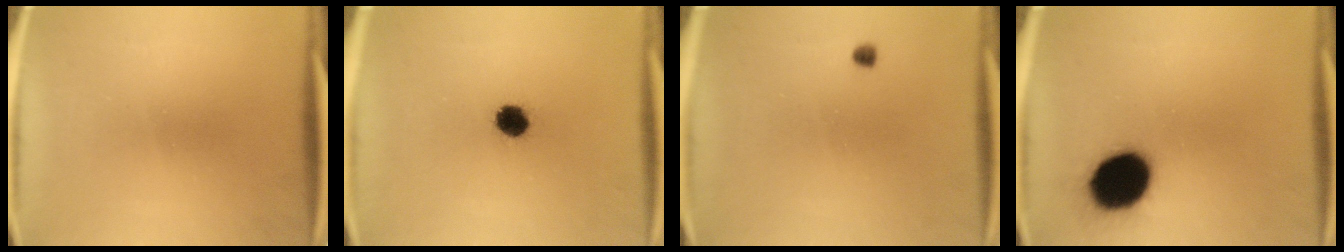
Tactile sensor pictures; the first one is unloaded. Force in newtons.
{"total": 5.8}
{"total": 1.0}
{"total": 17.6}